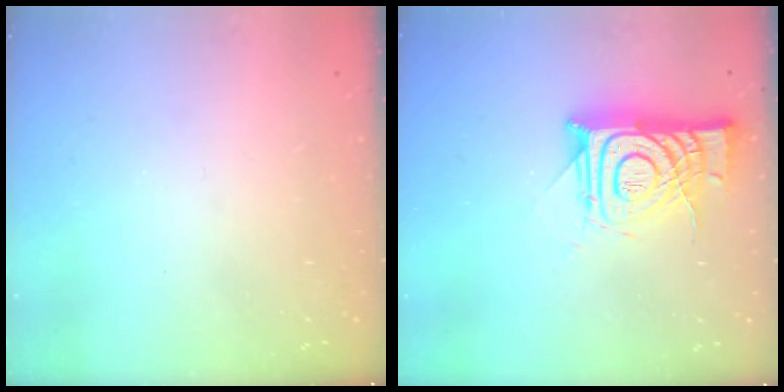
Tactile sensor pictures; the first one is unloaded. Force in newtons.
{"total": 14.0, "press": 14.0, "slide": 1.4}